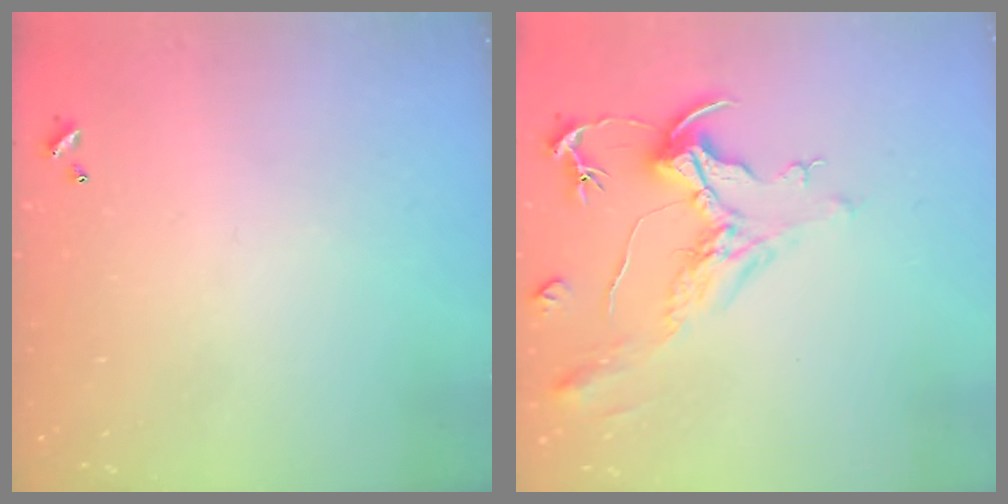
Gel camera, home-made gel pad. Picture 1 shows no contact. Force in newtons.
{"total": 2.2, "press": 1.7, "slide": 1.4}